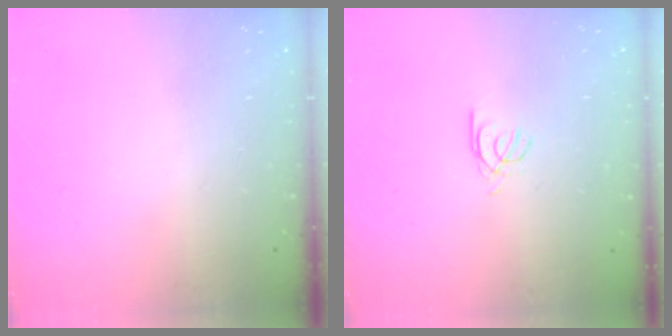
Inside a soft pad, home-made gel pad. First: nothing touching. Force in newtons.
{"total": 2.4, "press": 2.3, "slide": 0.4}